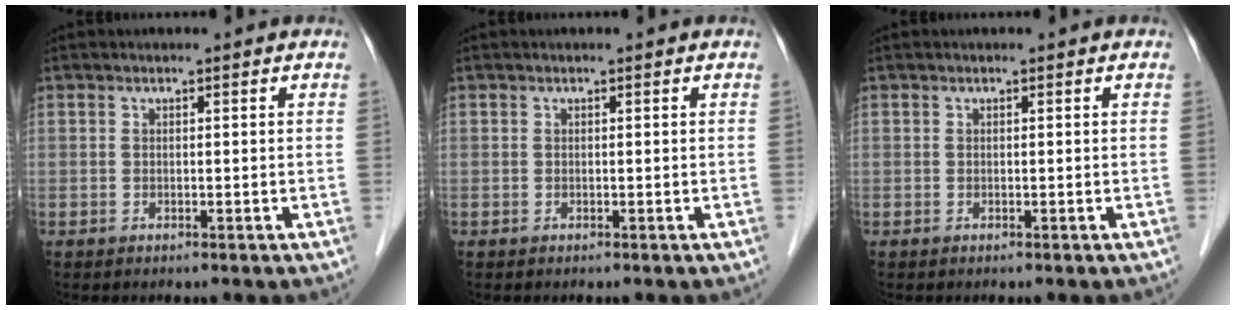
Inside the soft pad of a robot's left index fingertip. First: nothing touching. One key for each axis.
{"total": 0.0}
{"total": 0.0}